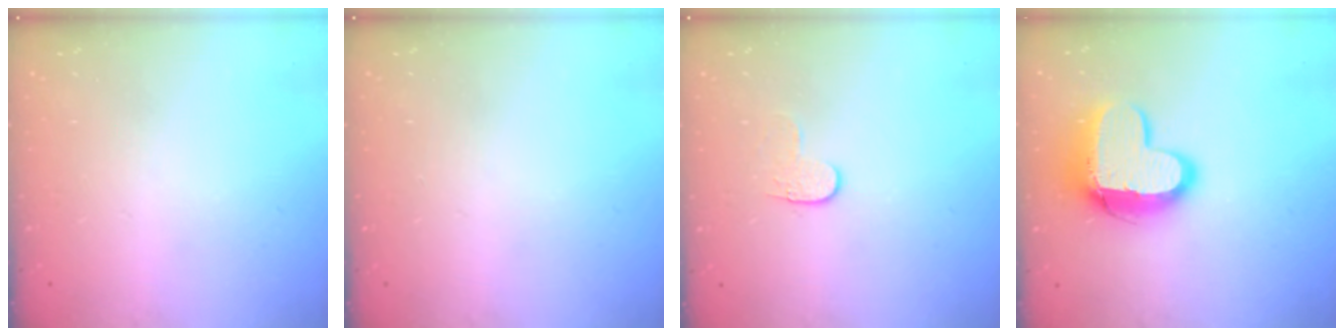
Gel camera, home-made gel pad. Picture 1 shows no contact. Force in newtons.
{"total": 0.0}
{"total": 3.8, "press": 3.8, "slide": 0.5}
{"total": 14.2, "press": 14.2, "slide": 1.1}